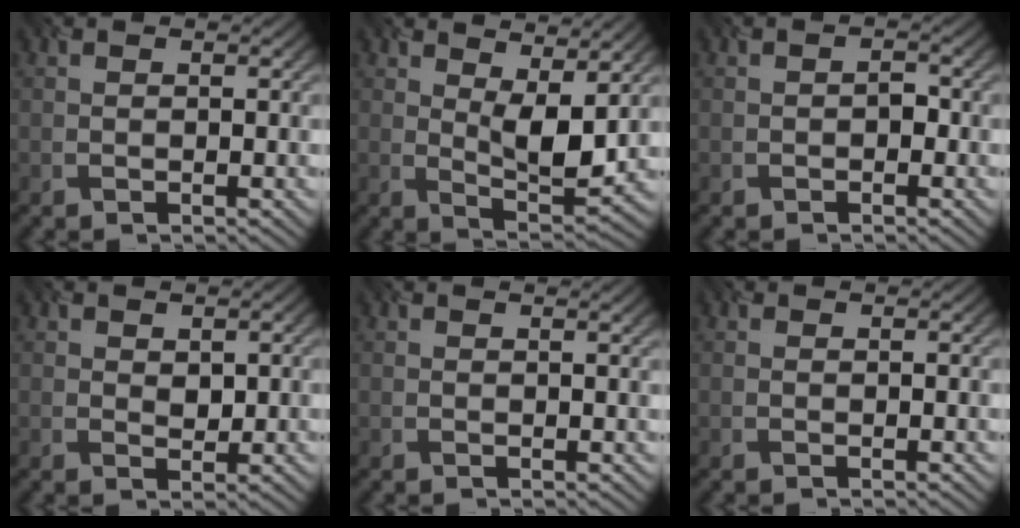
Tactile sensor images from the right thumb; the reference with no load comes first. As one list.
[{"total": 5.5, "force": [1.9, 1.8, 4.8], "torque": [-0.096, -0.005, 0.046]}, {"total": 0.9, "force": [-0.8, 0.3, 0.0], "torque": [0.000, 0.004, -0.008]}, {"total": 1.6, "force": [0.6, 1.2, 0.9], "torque": [-0.020, 0.003, 0.023]}, {"total": 1.0, "force": [0.6, 0.1, 0.8], "torque": [-0.007, 0.007, 0.009]}, {"total": 0.0}]